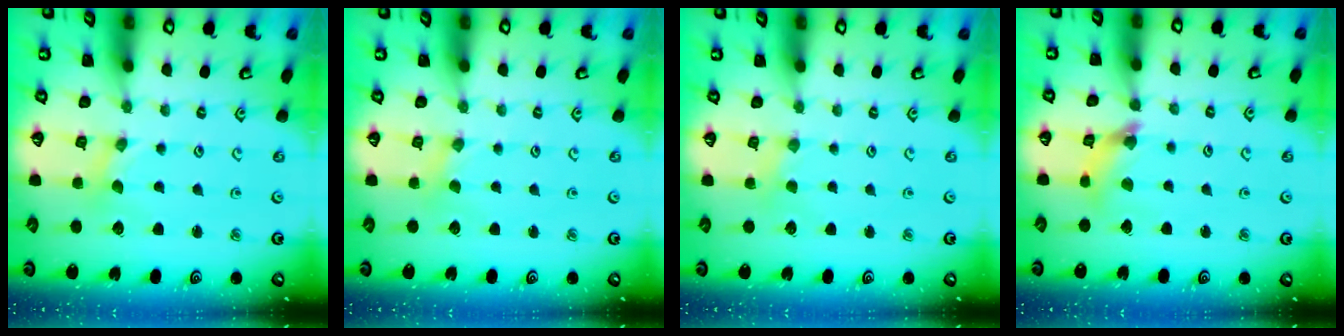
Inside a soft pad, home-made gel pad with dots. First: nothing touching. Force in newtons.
{"total": 1.0, "press": 1.0, "slide": 0.1}
{"total": 1.8, "press": 1.7, "slide": 0.4}
{"total": 6.2, "press": 6.2, "slide": 0.8}